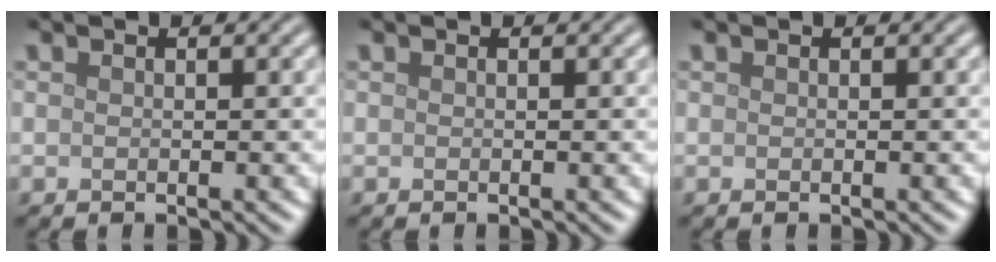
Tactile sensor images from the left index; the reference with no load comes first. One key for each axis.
{"total": 0.0}
{"total": 0.0}